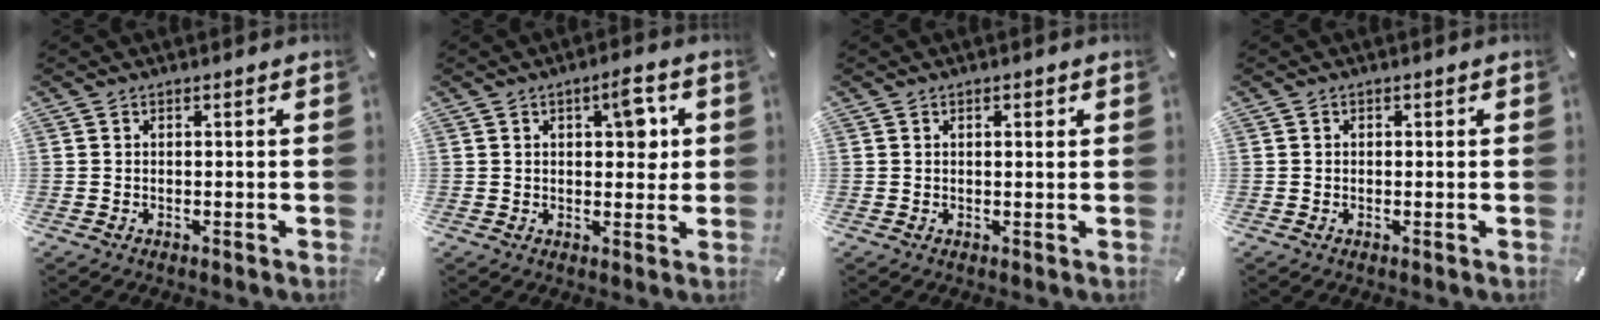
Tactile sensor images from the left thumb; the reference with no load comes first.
{"total": 7.2, "force": [2.0, 3.5, 5.9], "torque": [-0.068, -0.008, 0.025]}
{"total": 1.1, "force": [0.4, 0.4, 0.9], "torque": [-0.019, 0.004, 0.005]}
{"total": 0.6, "force": [0.0, 0.6, 0.1], "torque": [-0.001, 0.005, -0.002]}